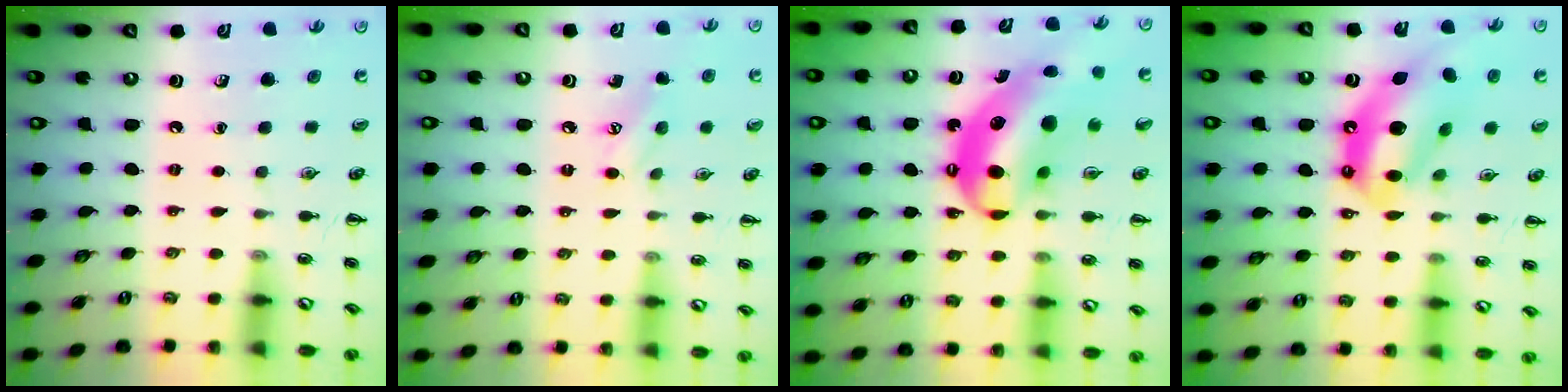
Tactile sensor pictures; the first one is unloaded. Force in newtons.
{"total": 8.1, "press": 7.9, "slide": 2.0}
{"total": 15.7, "press": 15.0, "slide": 4.4}
{"total": 14.7, "press": 14.1, "slide": 4.2}